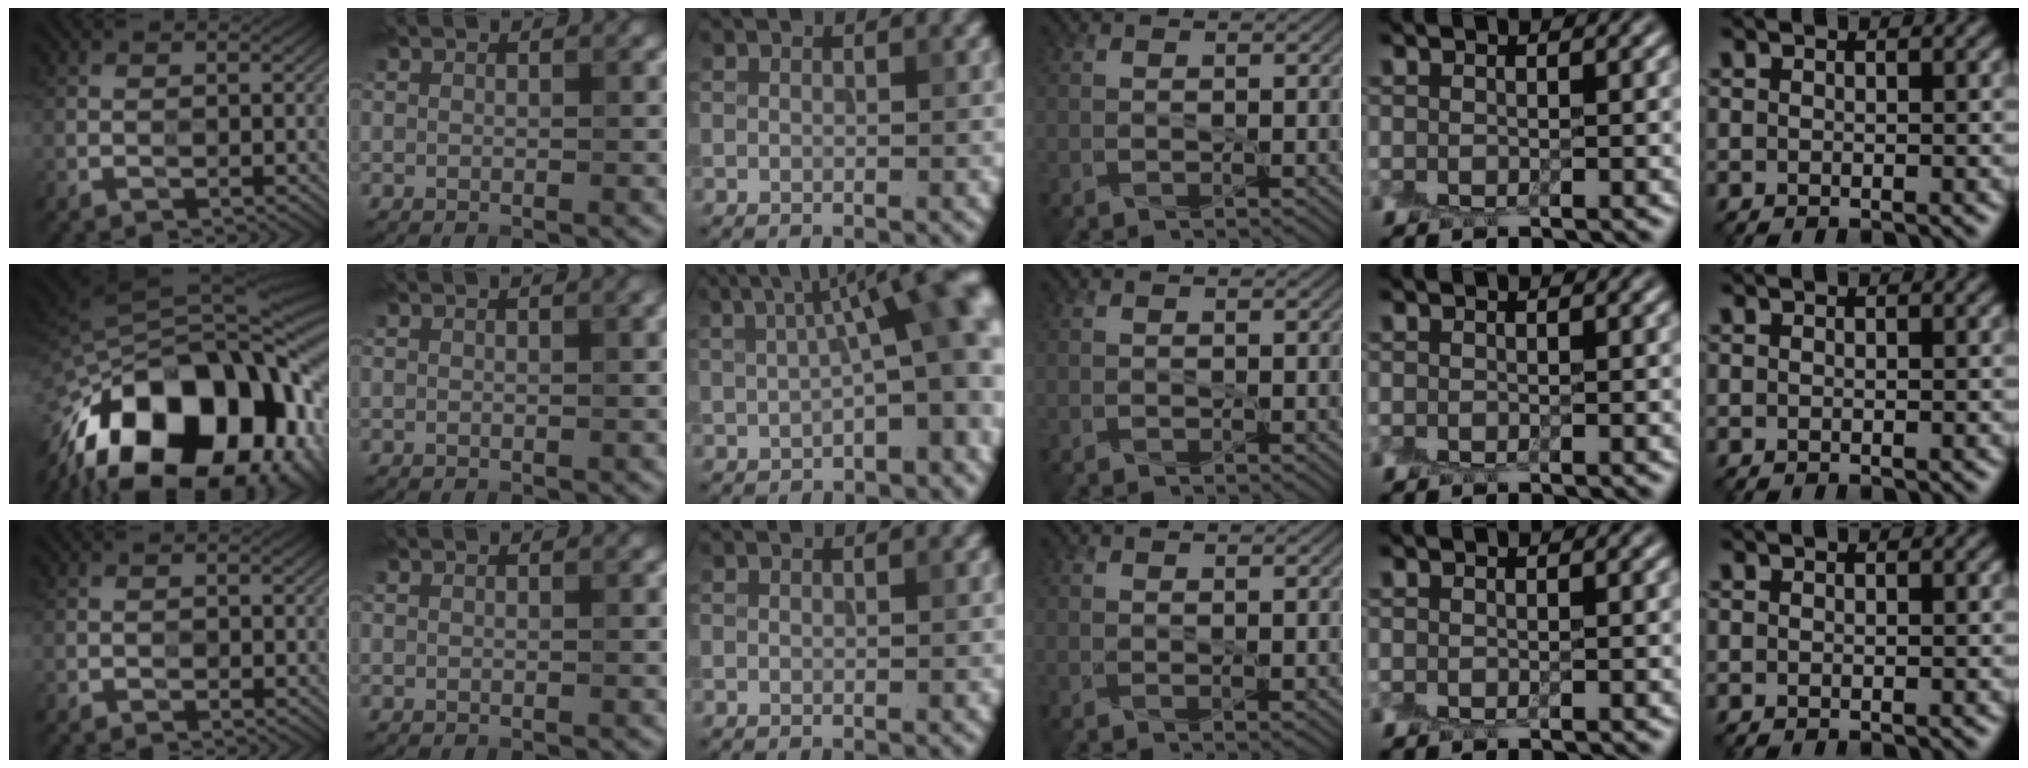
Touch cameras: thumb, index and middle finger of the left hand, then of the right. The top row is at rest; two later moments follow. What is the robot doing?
{"motion": "peel", "object": "cling film"}